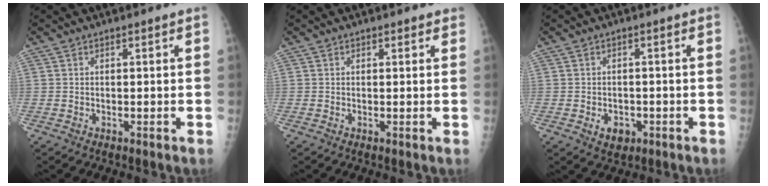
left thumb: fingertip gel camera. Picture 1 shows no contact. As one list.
[{"total": 0.9, "force": [0.6, 0.6, 0.1], "torque": [0.007, -0.004, 0.004]}, {"total": 3.6, "force": [-1.3, 2.7, 1.9], "torque": [-0.018, 0.003, -0.011]}]